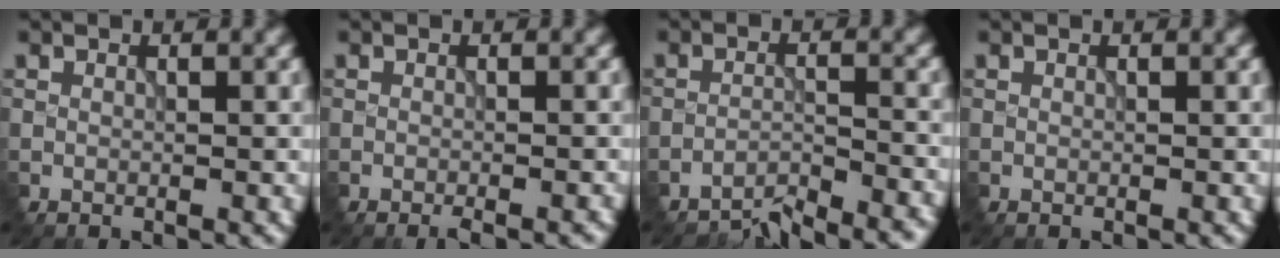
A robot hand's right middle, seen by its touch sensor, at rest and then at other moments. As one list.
[{"total": 1.9, "force": [-1.3, 0.5, 1.2], "torque": [-0.002, 0.012, -0.013]}, {"total": 3.9, "force": [-3.9, 0.1, 0.4], "torque": [-0.010, 0.010, -0.068]}, {"total": 0.0}]